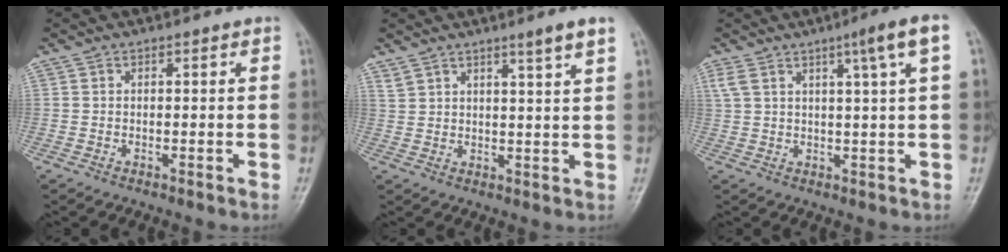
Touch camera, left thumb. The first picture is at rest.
{"total": 5.1, "force": [3.8, -0.4, 3.4], "torque": [-0.051, -0.026, 0.065]}
{"total": 7.7, "force": [3.5, -0.1, 6.8], "torque": [-0.117, -0.001, 0.061]}